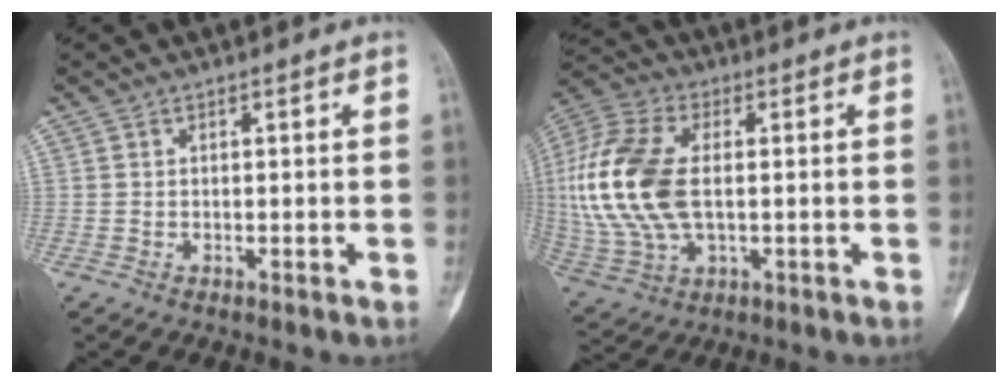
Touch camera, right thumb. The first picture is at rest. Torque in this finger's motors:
{"motor_torque": [0.30, 0.99, 0.77, 0.58, 0.42]}